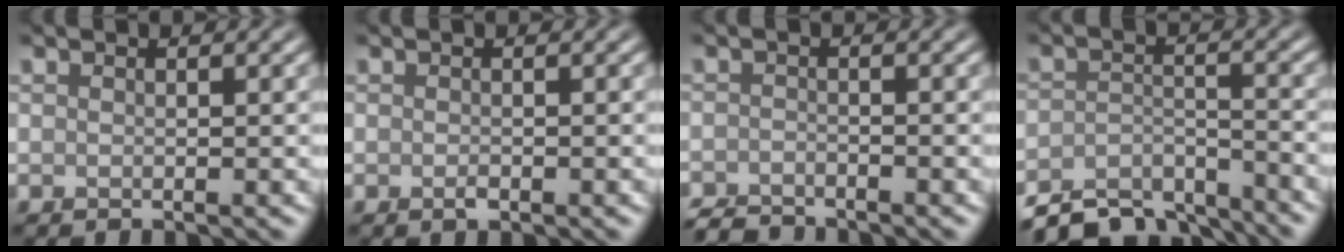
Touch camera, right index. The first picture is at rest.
{"total": 0.7, "force": [-0.4, 0.3, 0.6], "torque": [-0.010, 0.000, -0.006]}
{"total": 2.5, "force": [-2.4, 0.3, 0.4], "torque": [-0.004, -0.005, -0.050]}
{"total": 6.2, "force": [-5.6, 1.6, 2.0], "torque": [-0.034, -0.009, -0.096]}